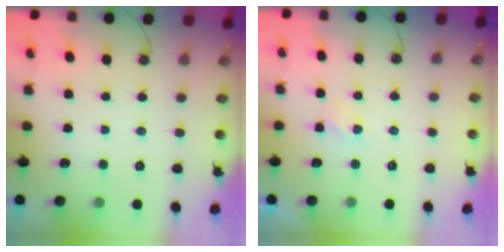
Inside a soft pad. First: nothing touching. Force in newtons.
{"total": 2.1, "press": 2.1, "slide": 0.4}